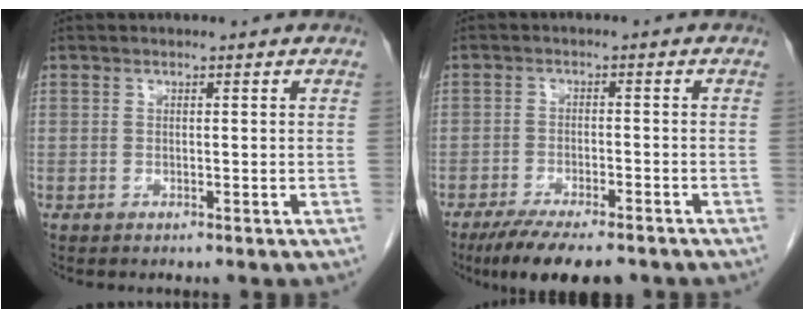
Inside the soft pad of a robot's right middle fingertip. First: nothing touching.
{"total": 10.1, "force": [-7.9, 2.5, 5.8], "torque": [-0.089, -0.016, -0.121]}